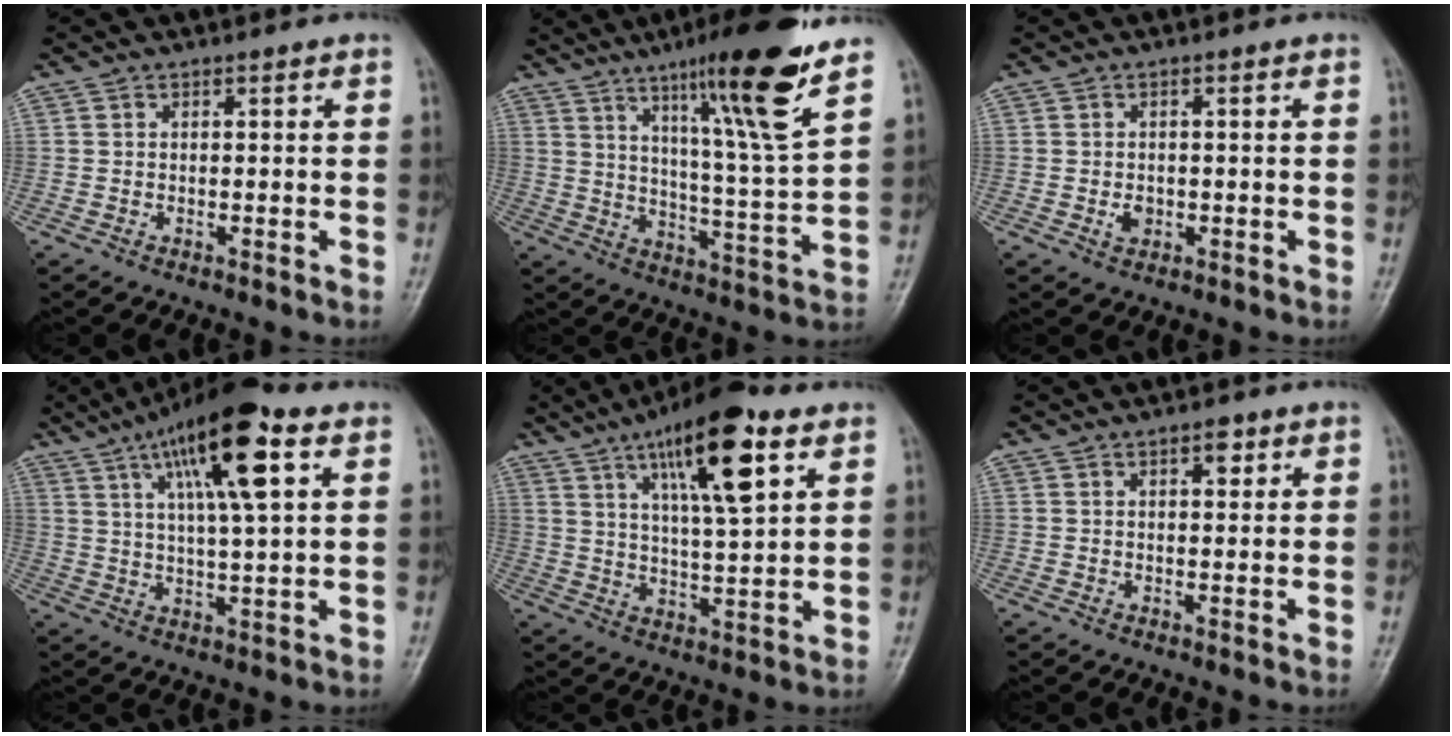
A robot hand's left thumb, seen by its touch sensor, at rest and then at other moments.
{"total": 17.8, "force": [10.7, 0.9, 14.2], "torque": [-0.210, -0.059, 0.168]}
{"total": 2.2, "force": [-0.7, 1.7, 1.1], "torque": [-0.010, 0.003, -0.009]}
{"total": 16.4, "force": [7.3, 4.0, 14.1], "torque": [-0.228, -0.005, 0.118]}
{"total": 16.3, "force": [8.1, 4.3, 13.5], "torque": [-0.205, -0.024, 0.132]}
{"total": 2.5, "force": [1.3, 1.2, 1.8], "torque": [-0.015, -0.003, 0.016]}